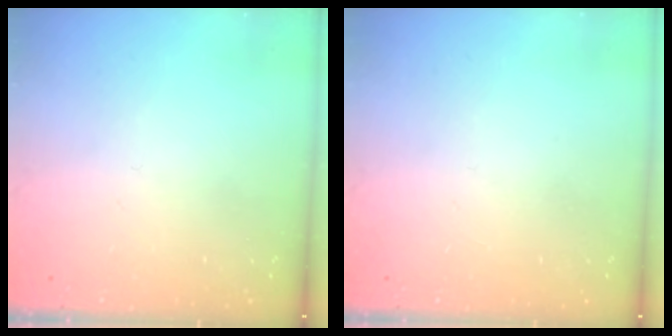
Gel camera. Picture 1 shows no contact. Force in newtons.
{"total": 0.0}